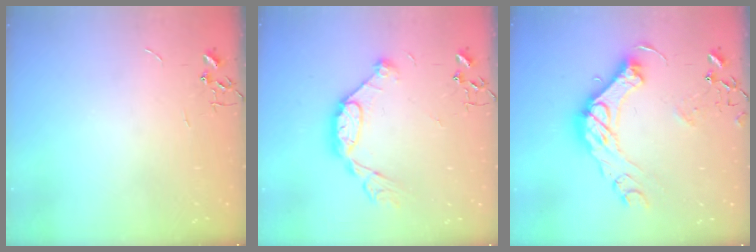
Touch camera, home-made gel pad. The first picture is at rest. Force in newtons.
{"total": 12.9, "press": 12.9, "slide": 0.8}
{"total": 18.8, "press": 18.7, "slide": 1.8}